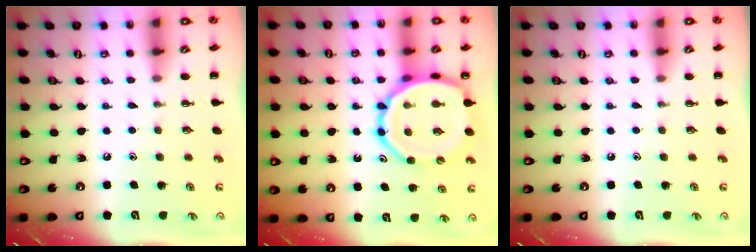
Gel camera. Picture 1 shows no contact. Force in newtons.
{"total": 15.8, "press": 15.5, "slide": 2.9}
{"total": 0.0}